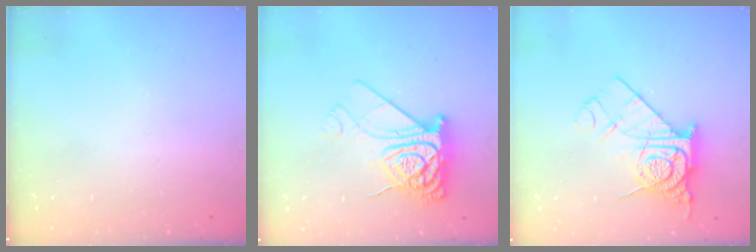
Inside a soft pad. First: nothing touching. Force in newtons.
{"total": 12.3, "press": 12.3, "slide": 1.0}
{"total": 12.4, "press": 12.3, "slide": 0.9}